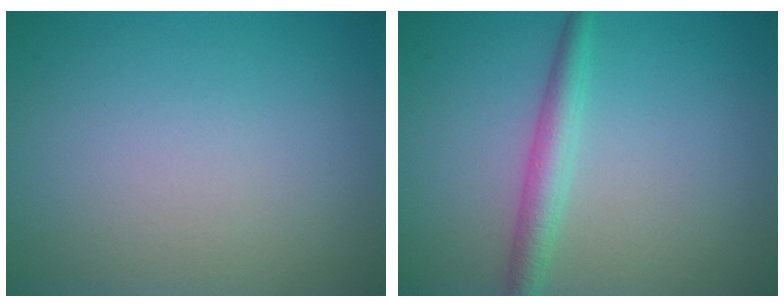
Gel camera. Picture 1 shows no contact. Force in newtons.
{"total": 2.7, "press": 2.7, "slide": 0.0}